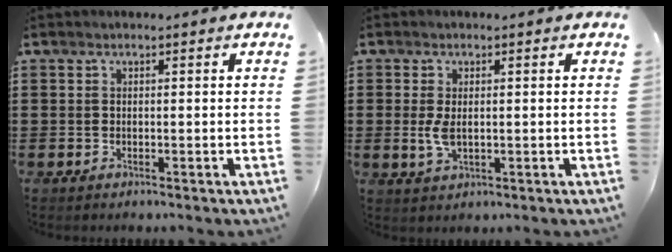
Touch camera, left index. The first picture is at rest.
{"total": 3.5, "force": [0.1, 1.7, 3.1], "torque": [-0.082, -0.003, -0.005]}